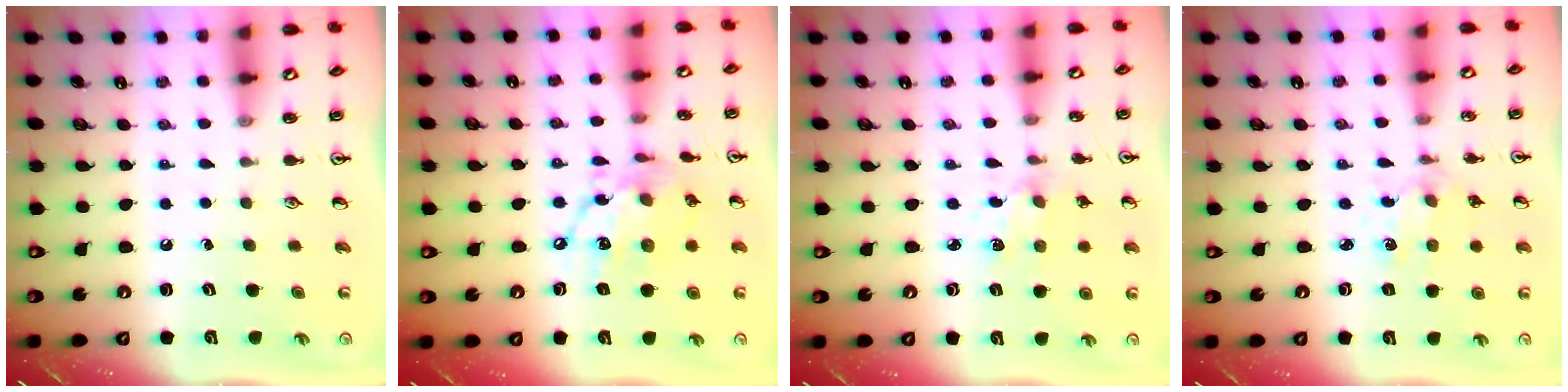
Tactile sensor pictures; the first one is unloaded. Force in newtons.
{"total": 13.5, "press": 13.4, "slide": 0.8}
{"total": 2.4, "press": 2.3, "slide": 0.4}
{"total": 2.1, "press": 2.1, "slide": 0.4}